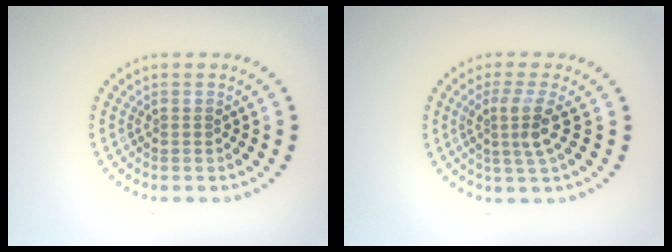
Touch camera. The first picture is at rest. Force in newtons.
{"total": 2.7, "press": 2.0, "slide": 1.8}